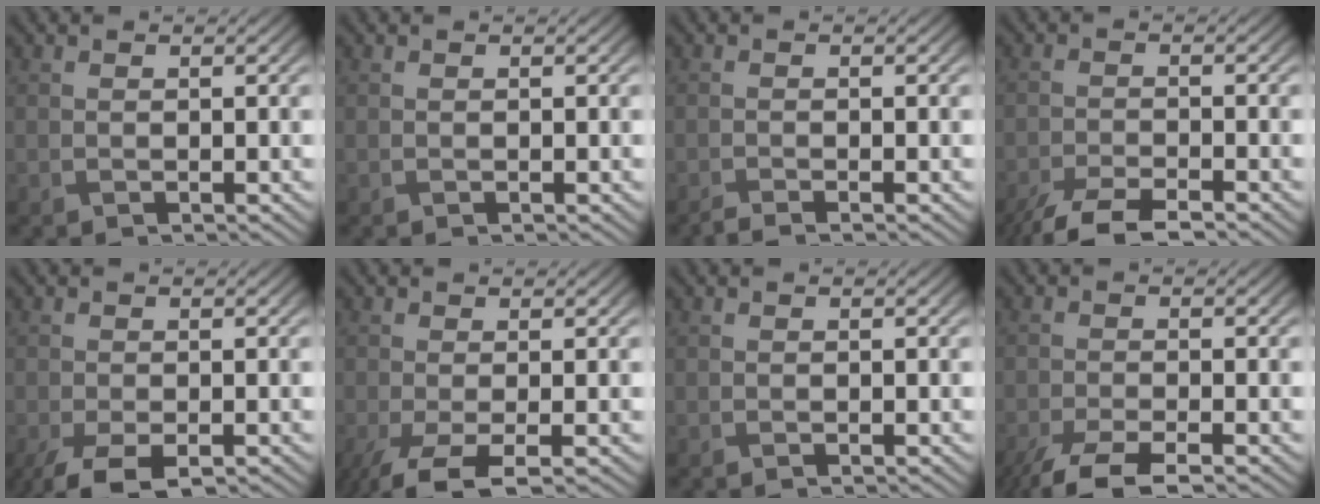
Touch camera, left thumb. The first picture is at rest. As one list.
[{"total": 0.0}, {"total": 1.4, "force": [-1.1, 0.1, 0.8], "torque": [-0.010, -0.001, -0.028]}, {"total": 5.4, "force": [-4.4, 1.1, 3.0], "torque": [-0.060, -0.010, -0.085]}, {"total": 4.9, "force": [-3.1, 1.9, 3.2], "torque": [-0.068, -0.017, -0.052]}, {"total": 5.3, "force": [-2.9, 1.4, 4.2], "torque": [-0.093, -0.018, -0.057]}, {"total": 0.0}, {"total": 5.6, "force": [-4.1, 1.2, 3.6], "torque": [-0.072, -0.012, -0.081]}]